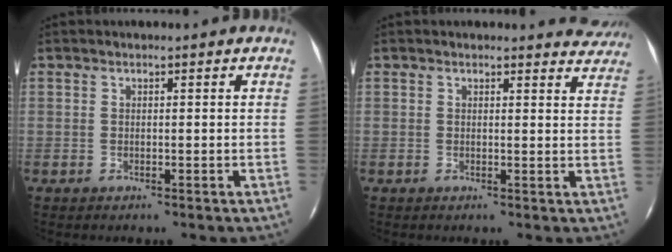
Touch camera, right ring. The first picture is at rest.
{"total": 6.6, "force": [6.4, 1.3, 0.6], "torque": [0.000, 0.008, 0.062]}